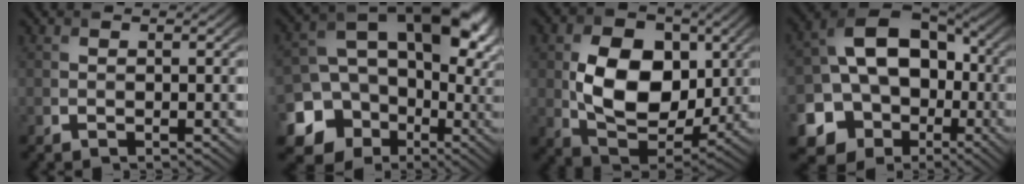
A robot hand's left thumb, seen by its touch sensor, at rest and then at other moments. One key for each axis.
{"total": 17.0, "fx": -2.5, "fy": 14.0, "fz": 9.4, "tx": -0.182, "ty": -0.029, "tz": -0.040}
{"total": 12.1, "fx": 0.9, "fy": 8.2, "fz": 8.9, "tx": -0.169, "ty": -0.007, "tz": 0.019}
{"total": 17.5, "fx": -4.0, "fy": 14.0, "fz": 9.7, "tx": -0.181, "ty": -0.024, "tz": -0.079}